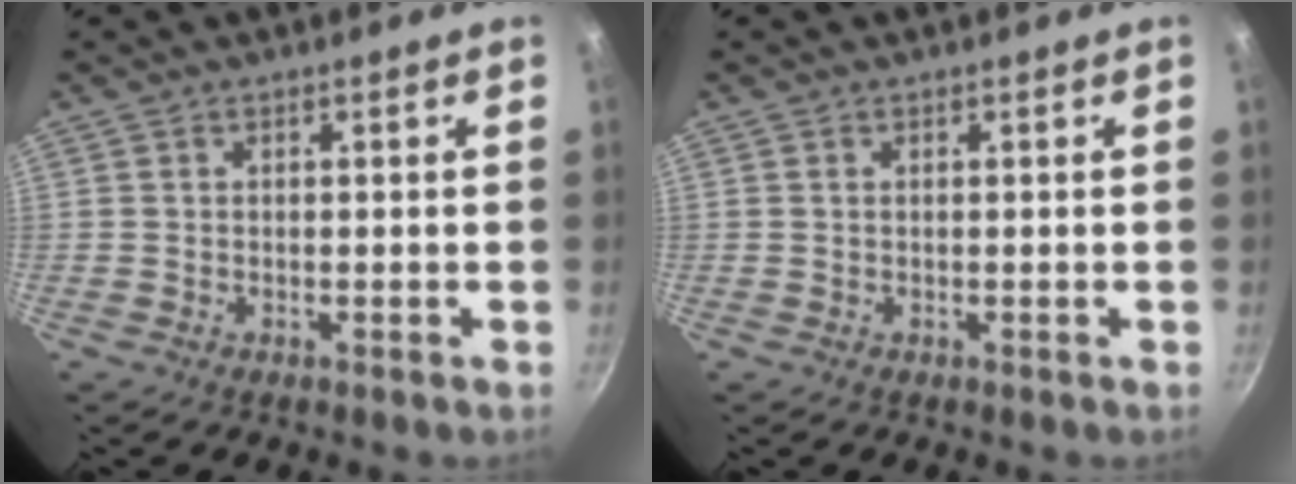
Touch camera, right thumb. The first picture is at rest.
{"total": 0.0}